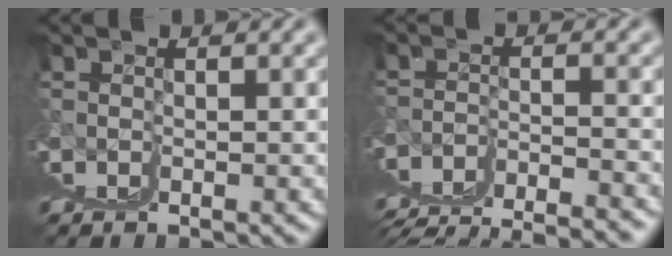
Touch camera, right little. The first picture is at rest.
{"total": 2.5, "force": [0.5, -0.3, 2.5], "torque": [-0.042, 0.000, 0.016]}